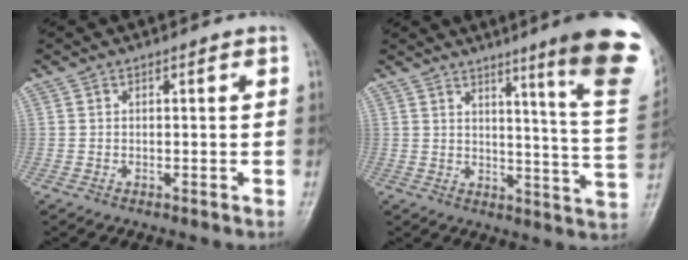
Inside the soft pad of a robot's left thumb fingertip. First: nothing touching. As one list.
[{"total": 18.7, "force": [10.3, 0.9, 15.6], "torque": [-0.179, -0.060, 0.125]}]